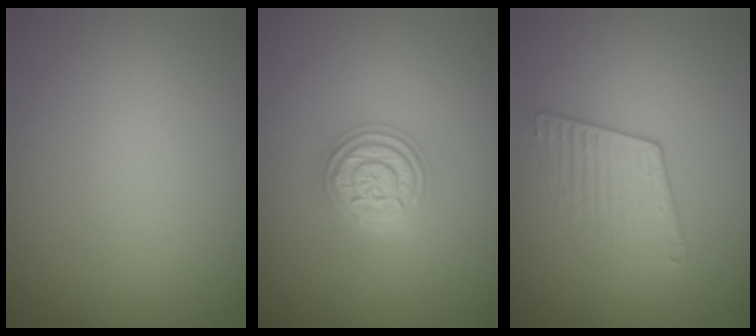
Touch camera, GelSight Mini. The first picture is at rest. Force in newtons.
{"total": 3.6, "press": 3.6, "slide": 0.5}
{"total": 2.0, "press": 1.5, "slide": 1.3}